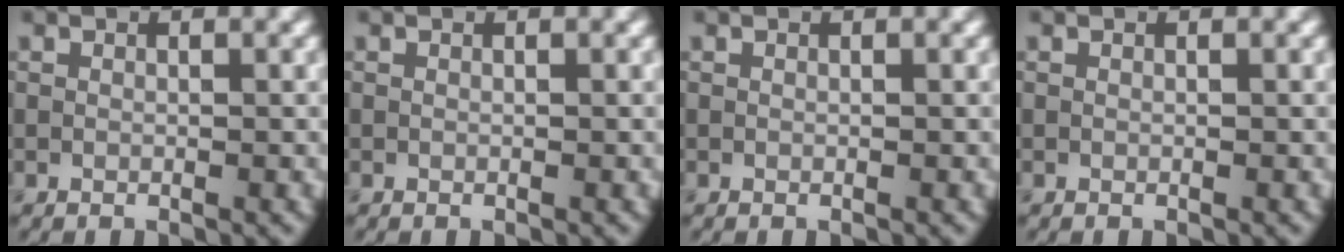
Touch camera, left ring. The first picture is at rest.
{"total": 0.0}
{"total": 0.0}
{"total": 0.0}